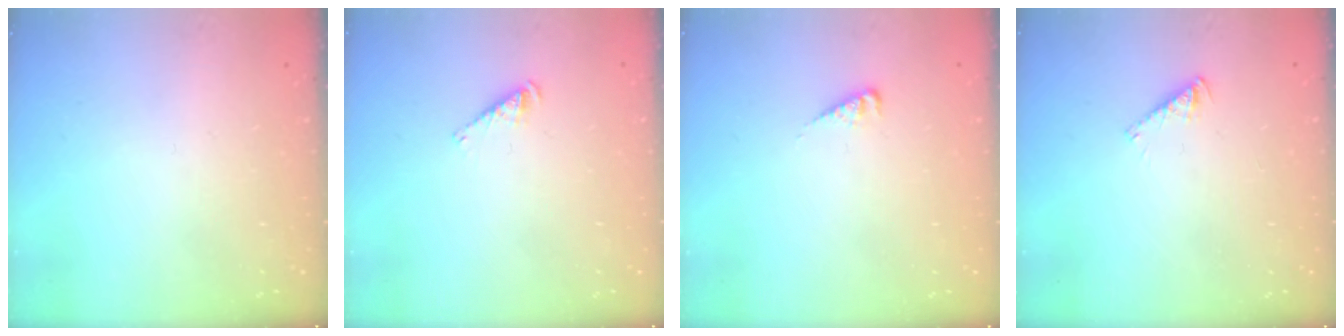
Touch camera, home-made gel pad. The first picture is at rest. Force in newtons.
{"total": 2.9, "press": 2.9, "slide": 0.5}
{"total": 2.6, "press": 2.6, "slide": 0.5}
{"total": 2.5, "press": 2.5, "slide": 0.0}